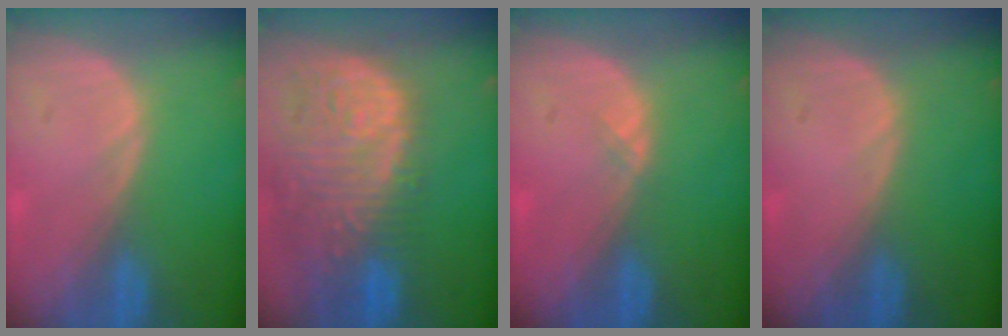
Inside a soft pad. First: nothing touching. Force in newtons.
{"total": 14.4, "press": 11.8, "slide": 8.2}
{"total": 0.8, "press": 0.5, "slide": 0.6}
{"total": 0.0}